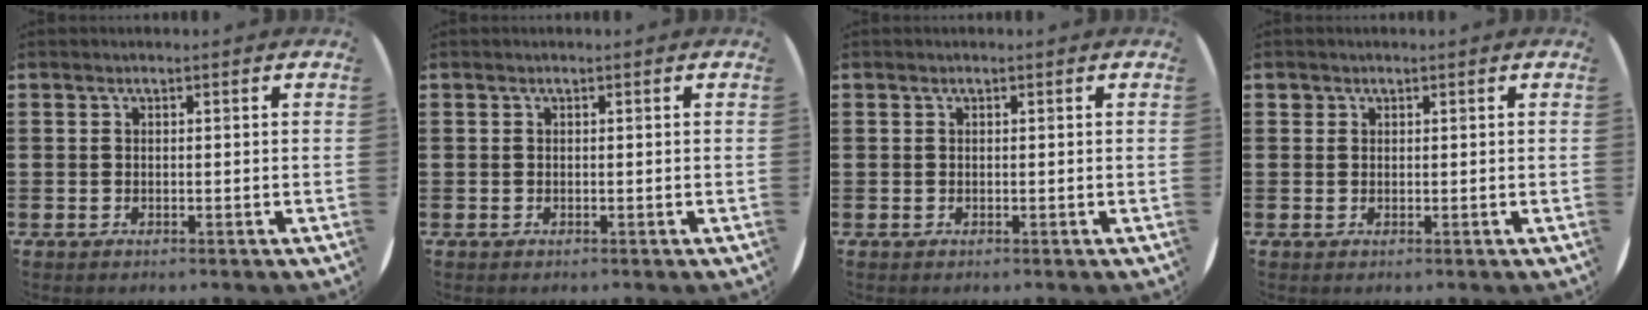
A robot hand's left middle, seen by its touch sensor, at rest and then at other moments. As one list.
[{"total": 0.0}, {"total": 0.0}, {"total": 0.6, "force": [0.4, 0.5, -0.1], "torque": [0.010, 0.001, 0.006]}]